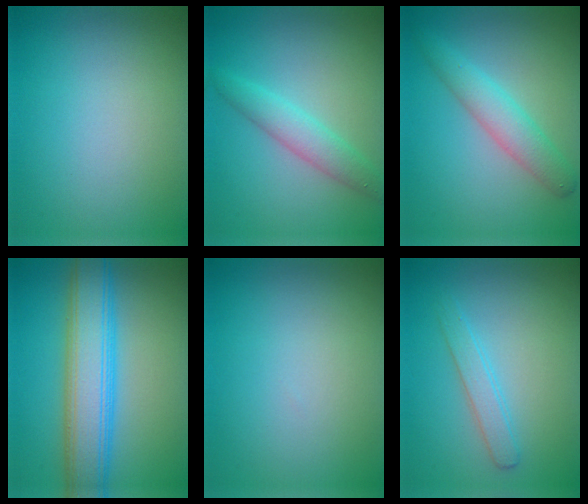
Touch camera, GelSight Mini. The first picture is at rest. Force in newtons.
{"total": 2.9, "press": 2.9, "slide": 0.0}
{"total": 3.4, "press": 3.4, "slide": 0.1}
{"total": 7.7, "press": 7.7, "slide": 0.3}
{"total": 0.0}
{"total": 1.9, "press": 1.9, "slide": 0.1}